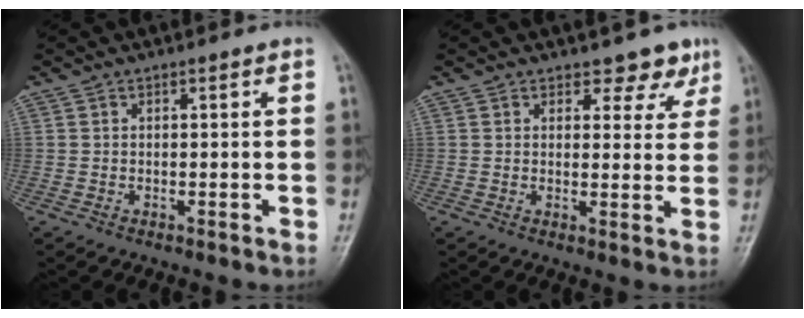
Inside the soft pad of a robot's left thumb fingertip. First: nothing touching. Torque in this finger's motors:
{"motor_torque": [-0.20, -0.13, -0.17, -0.24, 0.07]}